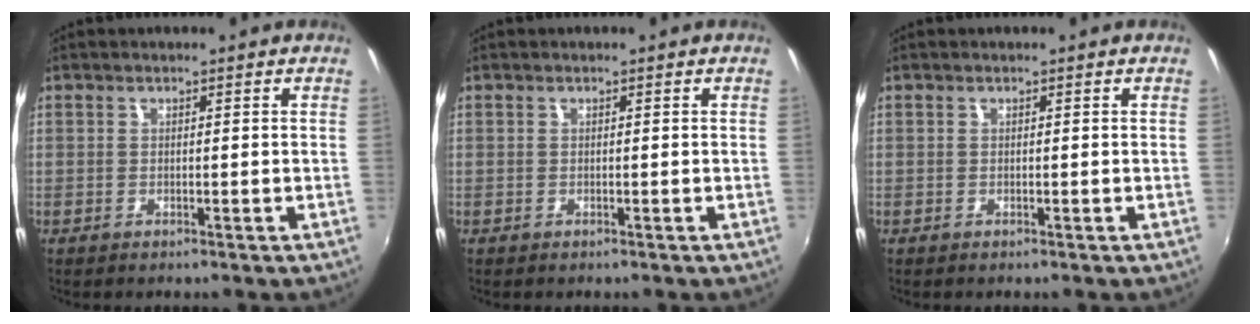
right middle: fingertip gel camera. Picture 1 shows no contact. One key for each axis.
{"total": 0.0}
{"total": 0.0}